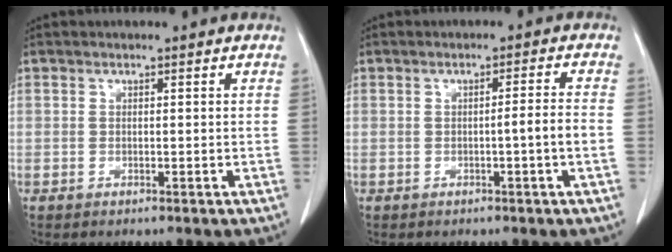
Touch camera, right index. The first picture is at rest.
{"total": 3.1, "force": [-0.9, -0.8, 2.8], "torque": [-0.042, 0.000, -0.016]}